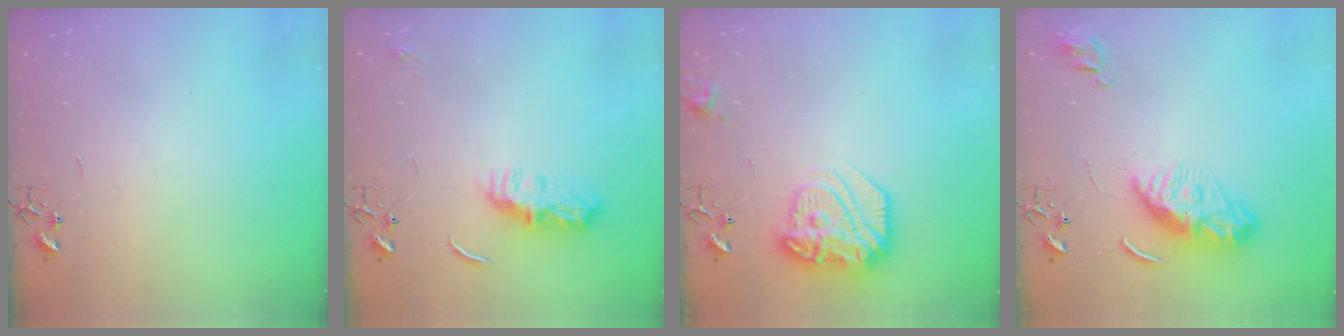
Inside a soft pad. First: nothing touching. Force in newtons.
{"total": 9.4, "press": 9.4, "slide": 0.3}
{"total": 22.2, "press": 22.1, "slide": 1.5}
{"total": 11.8, "press": 11.7, "slide": 1.1}